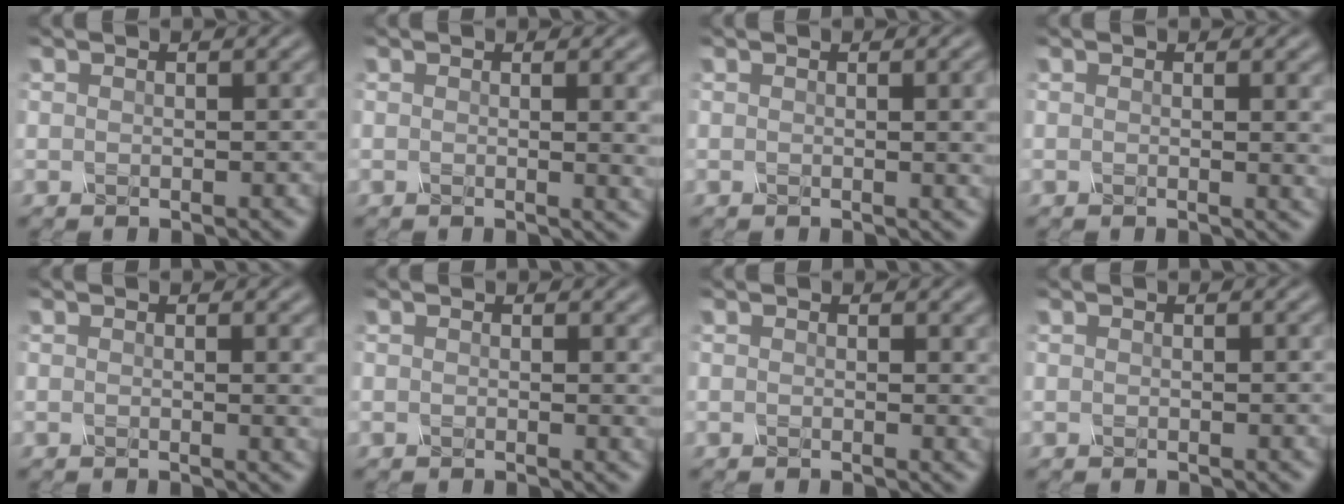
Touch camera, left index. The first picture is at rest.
{"total": 3.9, "force": [0.4, 1.4, 3.7], "torque": [-0.028, 0.002, 0.004]}
{"total": 3.7, "force": [0.3, 1.3, 3.5], "torque": [-0.030, 0.005, 0.003]}
{"total": 2.6, "force": [0.3, 0.8, 2.4], "torque": [-0.019, -0.001, 0.000]}
{"total": 2.1, "force": [0.2, 0.7, 2.0], "torque": [-0.016, -0.002, -0.002]}
{"total": 1.4, "force": [0.2, 0.4, 1.3], "torque": [-0.012, -0.001, -0.001]}
{"total": 1.1, "force": [0.2, 0.2, 1.0], "torque": [-0.011, -0.002, 0.001]}
{"total": 0.8, "force": [0.0, 0.1, 0.7], "torque": [-0.006, 0.001, -0.001]}